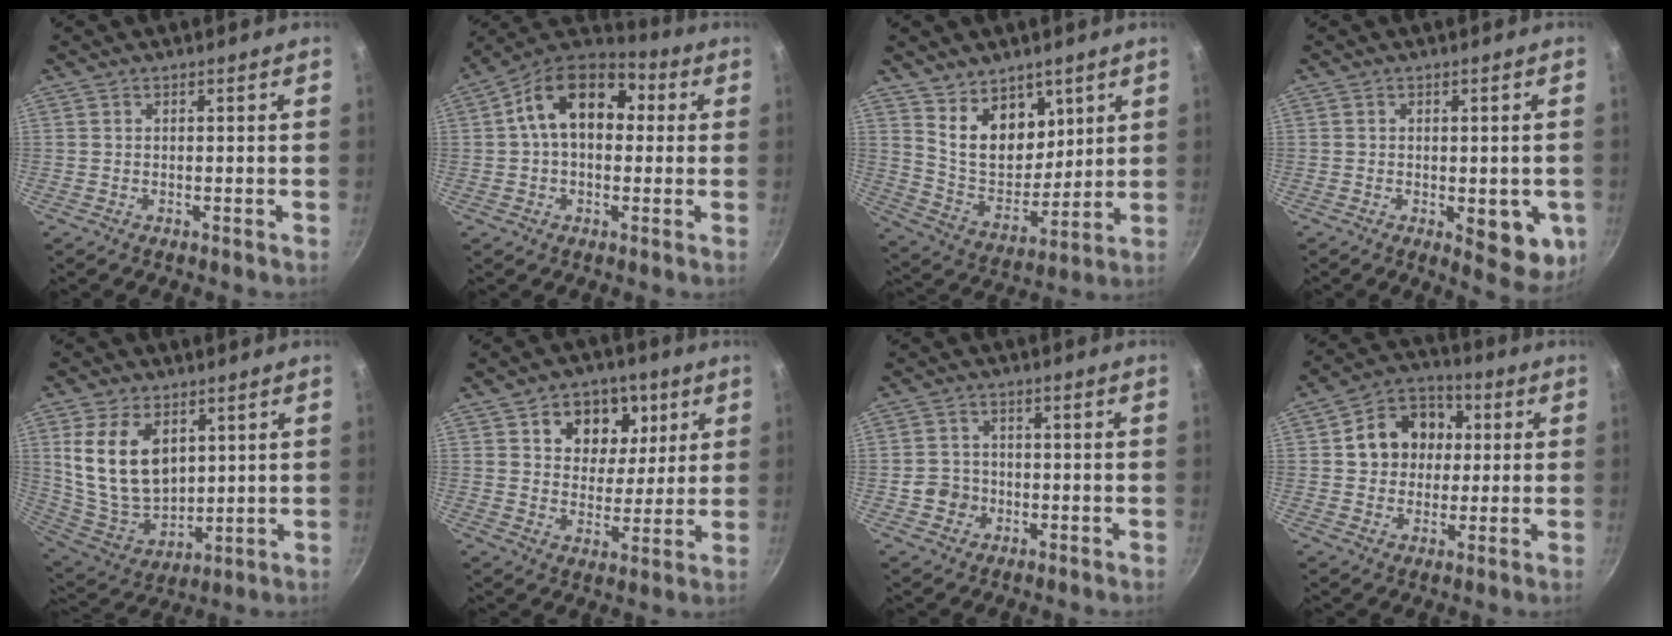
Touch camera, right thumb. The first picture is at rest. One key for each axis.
{"total": 15.4, "fx": 2.6, "fy": 10.0, "fz": 11.4, "tx": -0.160, "ty": 0.035, "tz": 0.031}
{"total": 12.5, "fx": 6.8, "fy": 8.0, "fz": 6.7, "tx": -0.066, "ty": -0.052, "tz": 0.138}
{"total": 8.7, "fx": -2.3, "fy": 3.9, "fz": 7.4, "tx": -0.067, "ty": -0.010, "tz": -0.021}
{"total": 15.9, "fx": 5.0, "fy": 10.2, "fz": 11.1, "tx": -0.188, "ty": -0.023, "tz": 0.117}
{"total": 12.4, "fx": 5.2, "fy": 9.1, "fz": 6.5, "tx": -0.045, "ty": -0.013, "tz": 0.080}
{"total": 4.7, "fx": -1.2, "fy": 4.4, "fz": 1.3, "tx": 0.003, "ty": 0.011, "tz": -0.023}
{"total": 12.5, "fx": 1.8, "fy": 10.3, "fz": 6.8, "tx": -0.068, "ty": 0.015, "tz": 0.022}